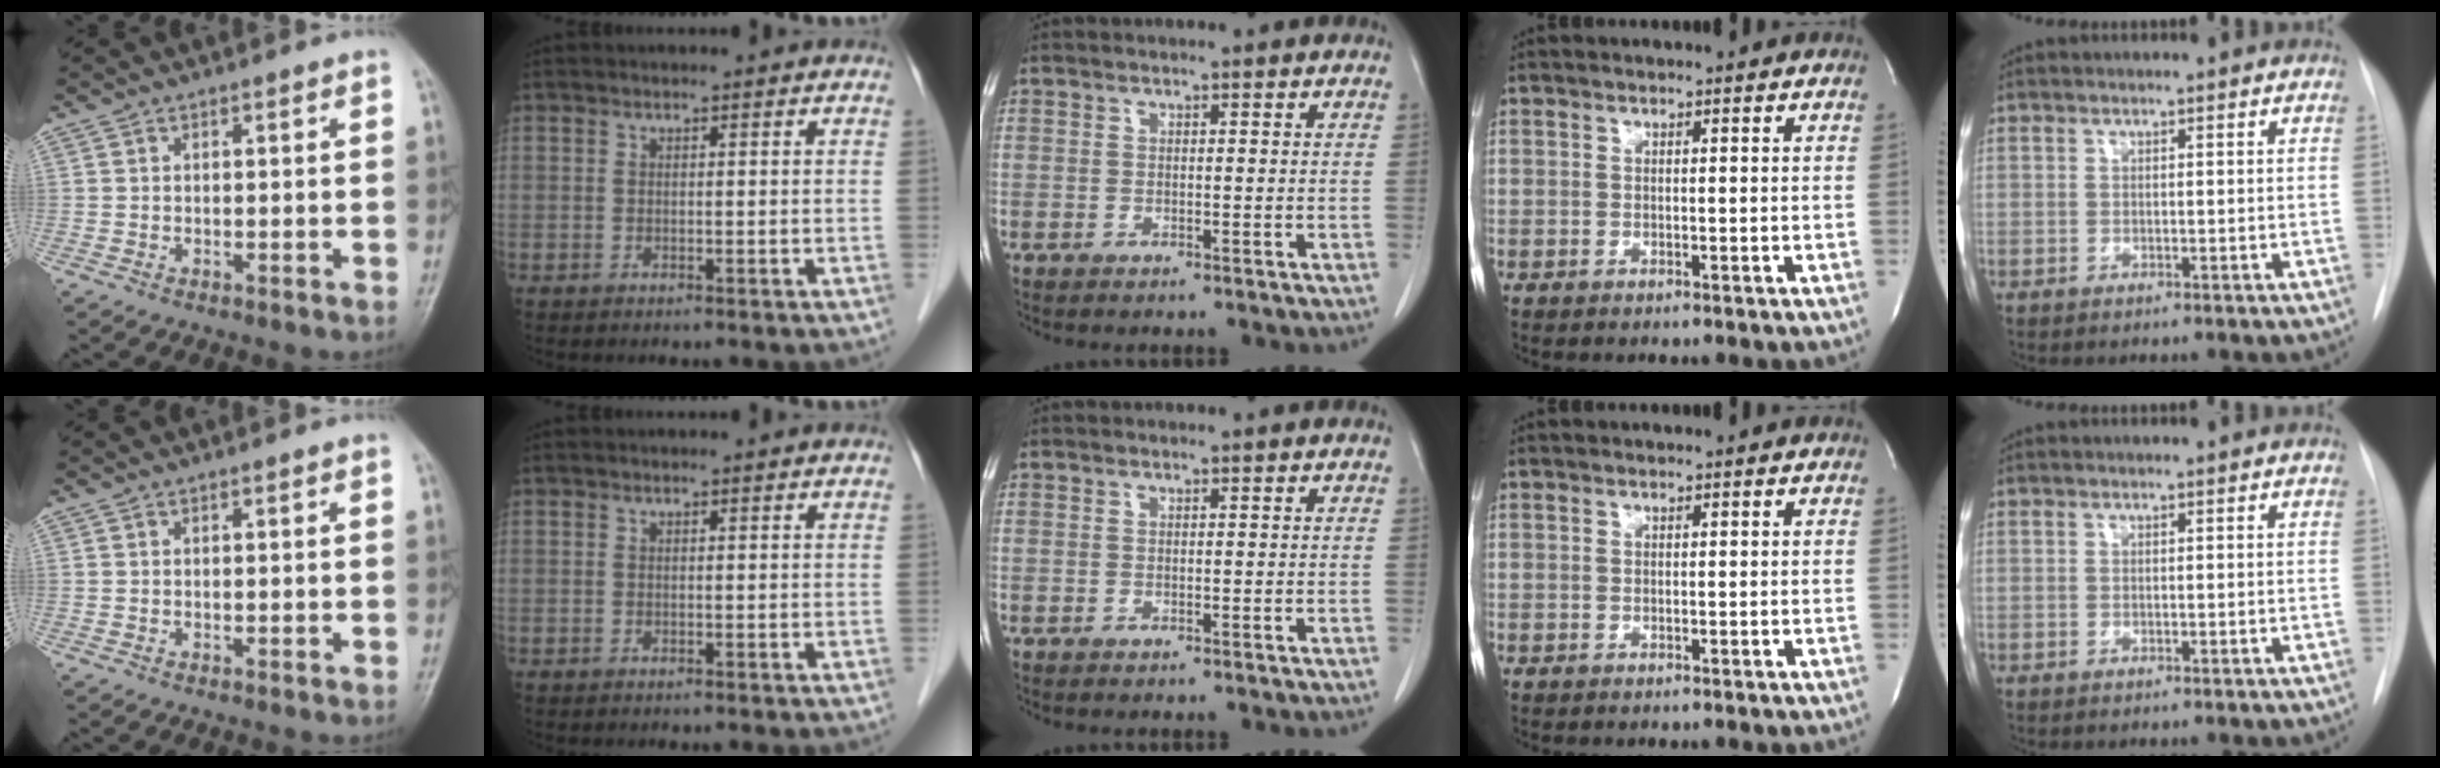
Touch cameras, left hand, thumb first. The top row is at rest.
{}